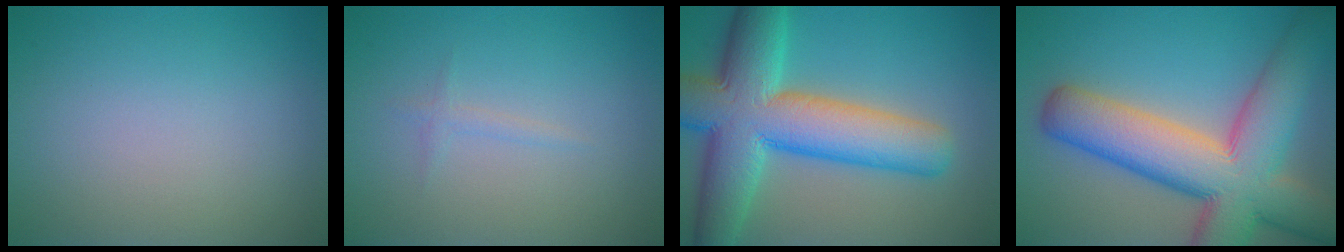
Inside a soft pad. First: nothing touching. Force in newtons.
{"total": 0.8, "press": 0.8, "slide": 0.0}
{"total": 12.4, "press": 12.4, "slide": 0.6}
{"total": 12.9, "press": 12.9, "slide": 0.6}